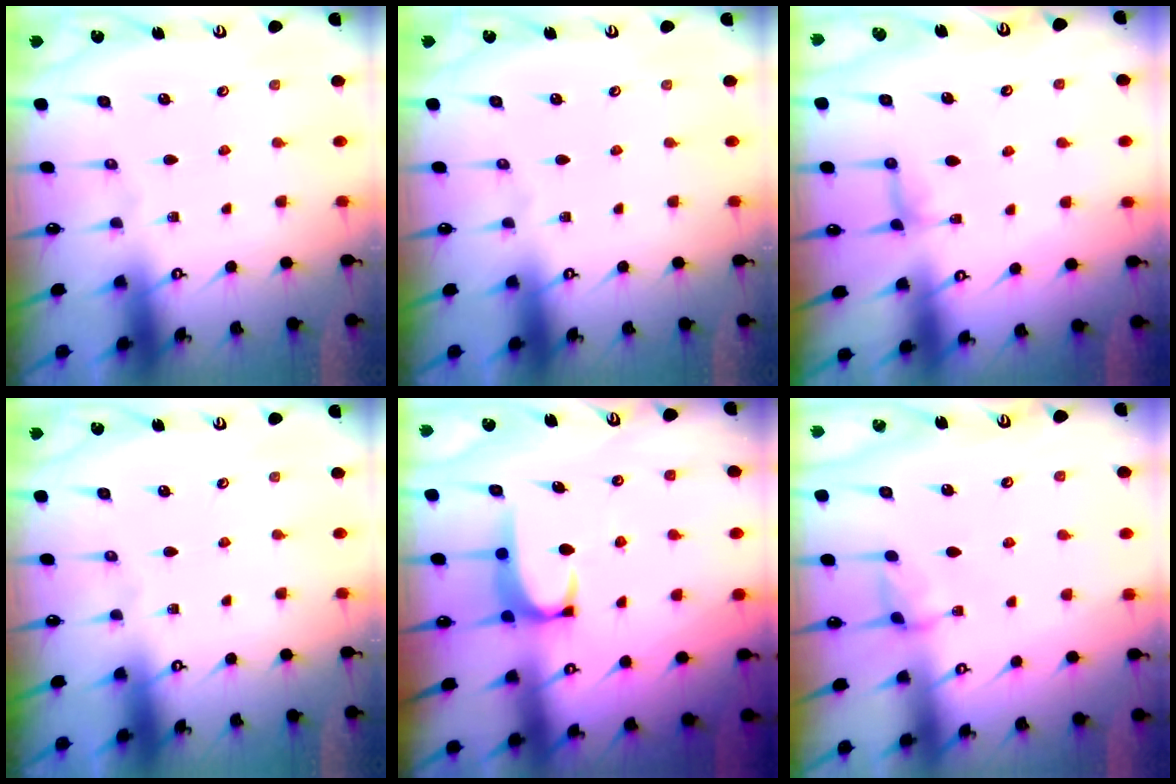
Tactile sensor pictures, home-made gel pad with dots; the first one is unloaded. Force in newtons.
{"total": 0.0}
{"total": 2.3, "press": 2.3, "slide": 0.0}
{"total": 0.0}
{"total": 2.3, "press": 2.3, "slide": 0.6}
{"total": 2.7, "press": 2.7, "slide": 0.4}